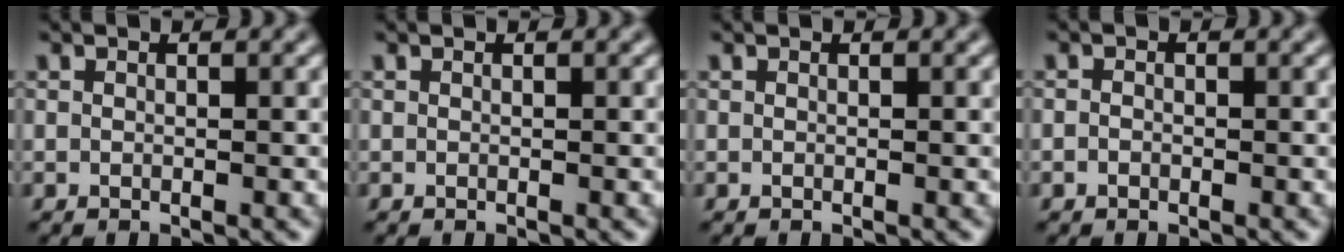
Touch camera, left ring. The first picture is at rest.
{"total": 0.0}
{"total": 0.0}
{"total": 0.6, "force": [-0.3, 0.5, 0.3], "torque": [-0.004, -0.002, -0.007]}